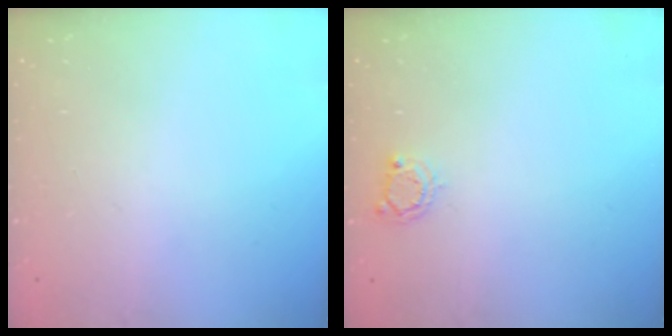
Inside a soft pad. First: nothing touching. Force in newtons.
{"total": 3.0, "press": 3.0, "slide": 0.4}